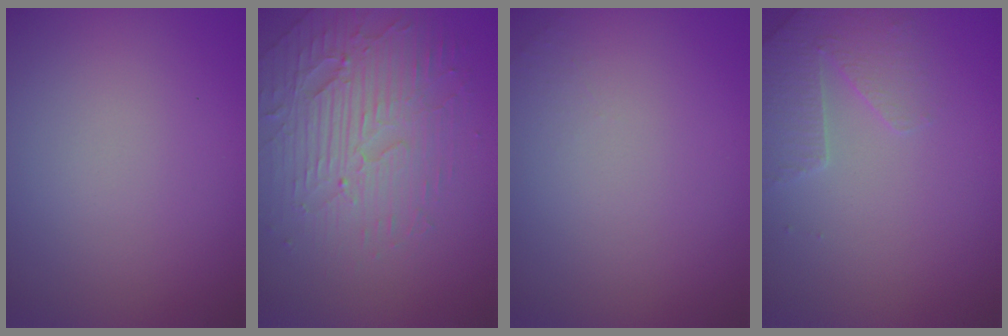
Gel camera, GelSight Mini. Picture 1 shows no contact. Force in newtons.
{"total": 4.5, "press": 3.9, "slide": 2.2}
{"total": 0.7, "press": 0.7, "slide": 0.1}
{"total": 2.8, "press": 2.7, "slide": 0.7}